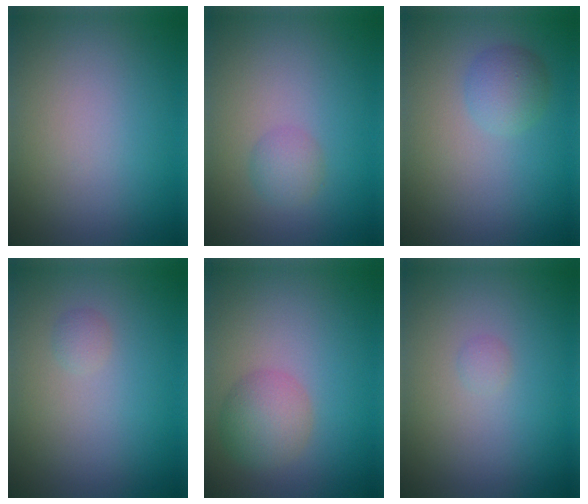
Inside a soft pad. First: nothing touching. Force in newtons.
{"total": 1.6, "press": 1.6, "slide": 0.1}
{"total": 2.3, "press": 2.3, "slide": 0.1}
{"total": 0.7, "press": 0.7, "slide": 0.0}
{"total": 3.4, "press": 3.4, "slide": 0.1}
{"total": 0.5, "press": 0.5, "slide": 0.0}